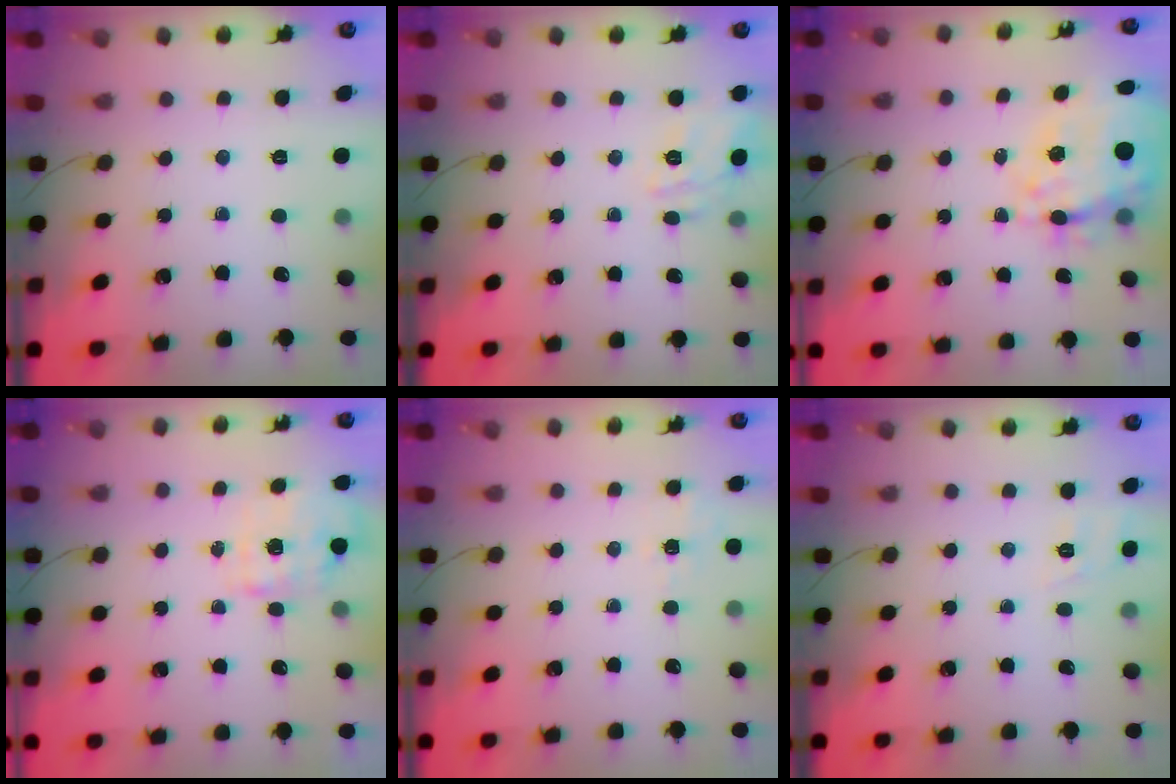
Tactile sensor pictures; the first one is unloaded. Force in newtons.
{"total": 6.1, "press": 6.0, "slide": 1.1}
{"total": 13.4, "press": 12.6, "slide": 4.6}
{"total": 4.9, "press": 4.8, "slide": 1.2}
{"total": 1.9, "press": 0.8, "slide": 1.7}
{"total": 6.5, "press": 6.3, "slide": 1.7}